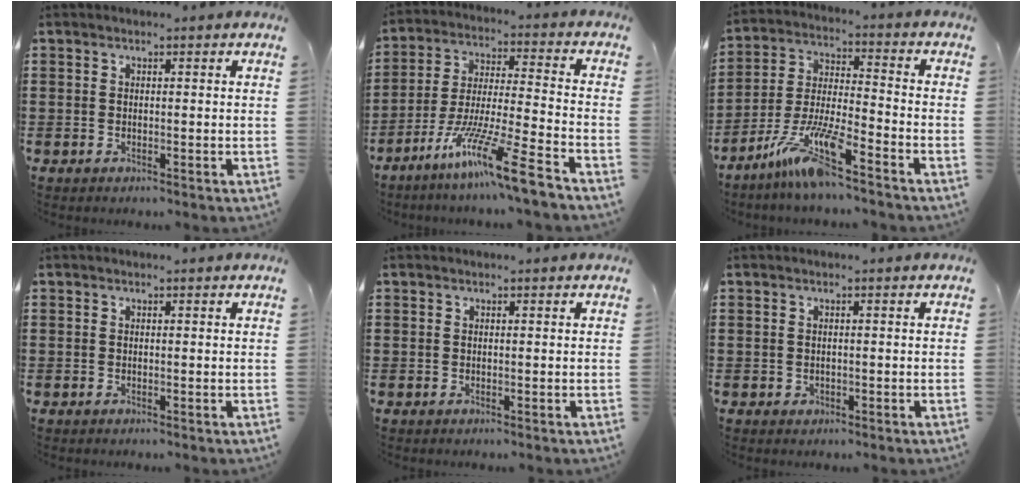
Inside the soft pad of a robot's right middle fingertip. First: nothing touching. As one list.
[{"total": 11.9, "force": [-8.9, -0.3, 7.9], "torque": [-0.150, 0.002, -0.173]}, {"total": 10.3, "force": [-7.6, 0.8, 7.0], "torque": [-0.153, -0.005, -0.151]}, {"total": 0.0}, {"total": 0.0}, {"total": 0.5, "force": [0.0, 0.5, 0.2], "torque": [-0.007, 0.003, -0.002]}]